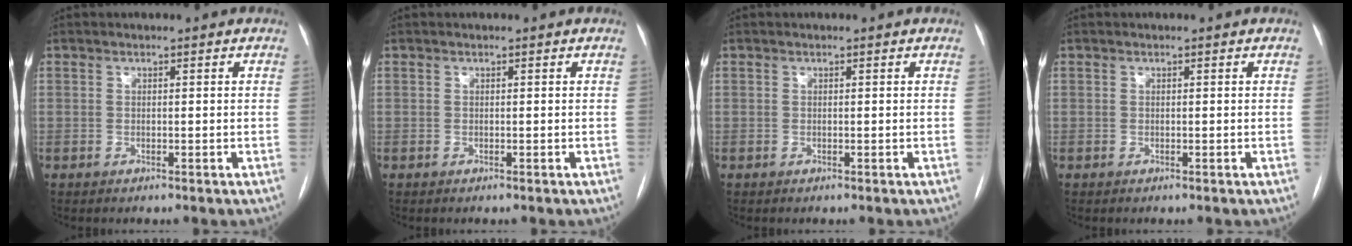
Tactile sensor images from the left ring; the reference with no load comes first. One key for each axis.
{"total": 0.0}
{"total": 0.0}
{"total": 0.0}